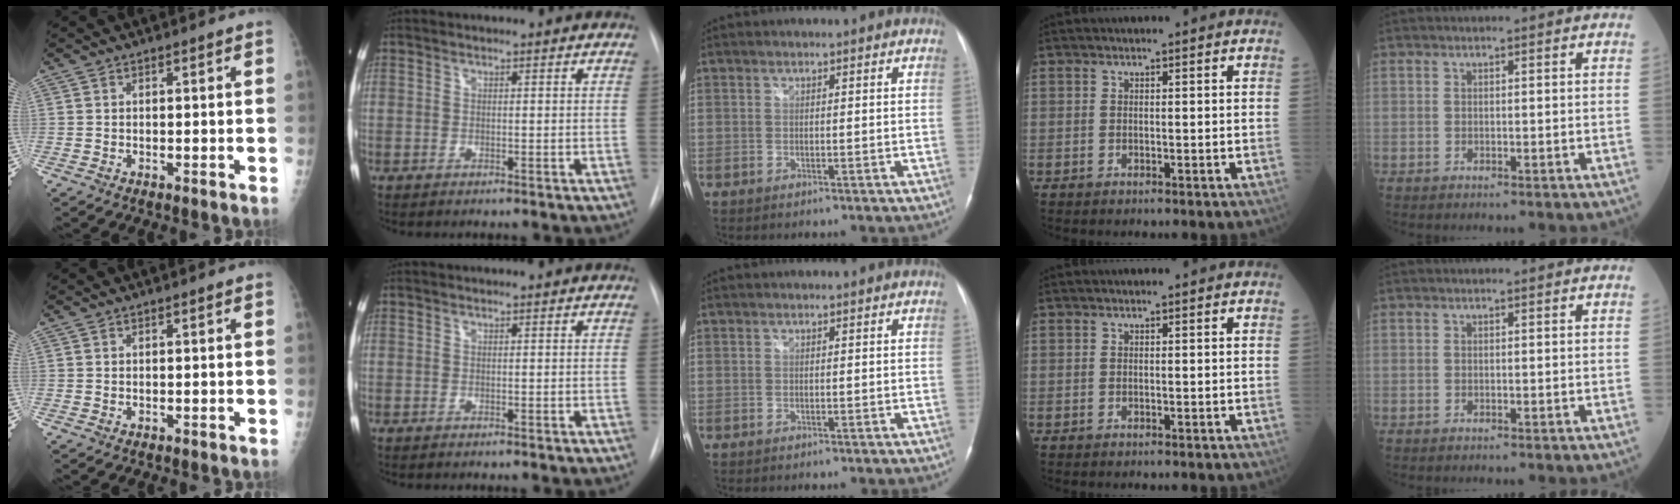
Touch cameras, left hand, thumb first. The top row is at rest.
{}